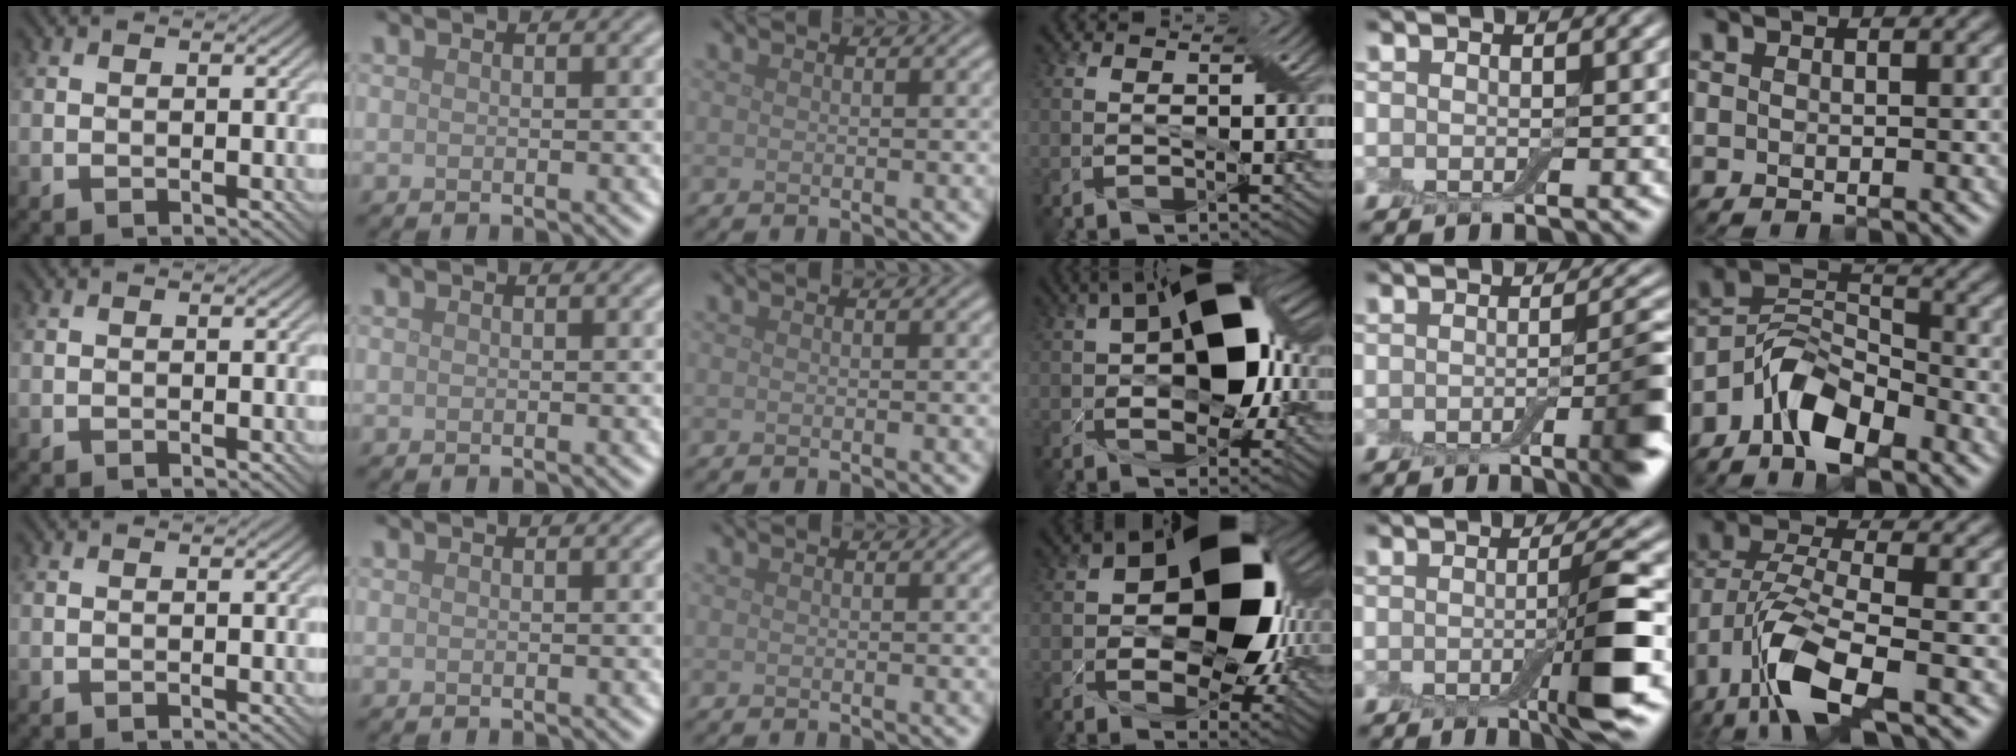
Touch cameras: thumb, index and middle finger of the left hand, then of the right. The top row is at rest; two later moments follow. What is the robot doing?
{"motion": "pour", "object": "cup"}